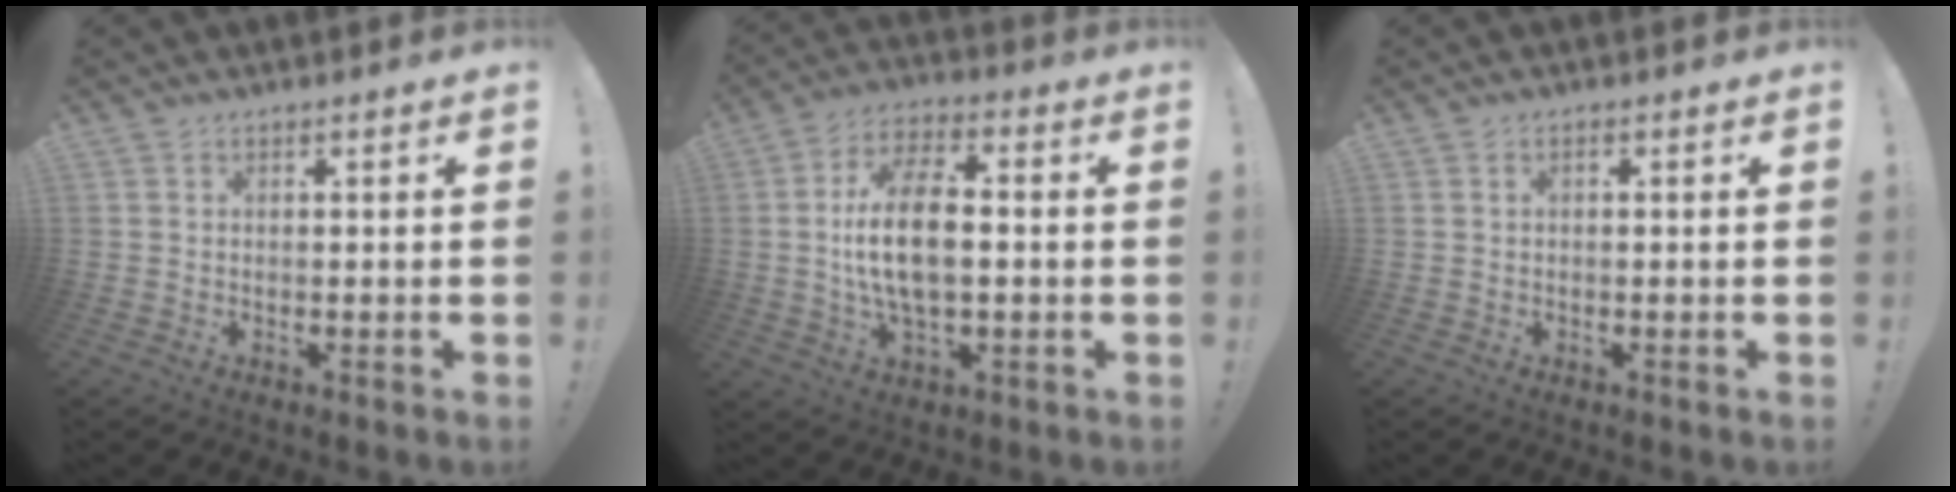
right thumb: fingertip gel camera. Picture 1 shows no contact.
{"total": 14.2, "force": [-0.4, 7.0, 12.3], "torque": [-0.225, 0.007, -0.010]}
{"total": 0.5, "force": [-0.2, 0.4, 0.3], "torque": [-0.011, 0.005, -0.003]}